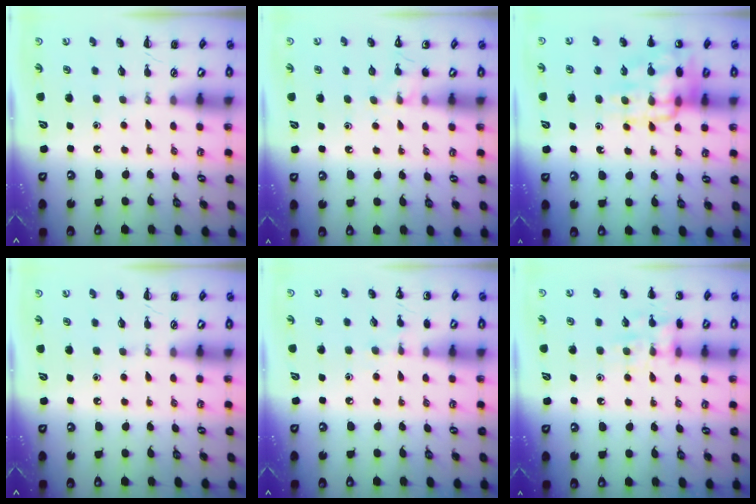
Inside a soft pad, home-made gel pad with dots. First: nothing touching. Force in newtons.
{"total": 7.2, "press": 7.0, "slide": 1.6}
{"total": 14.4, "press": 14.2, "slide": 2.4}
{"total": 0.0}
{"total": 5.5, "press": 5.3, "slide": 1.6}
{"total": 11.2, "press": 11.2, "slide": 0.8}